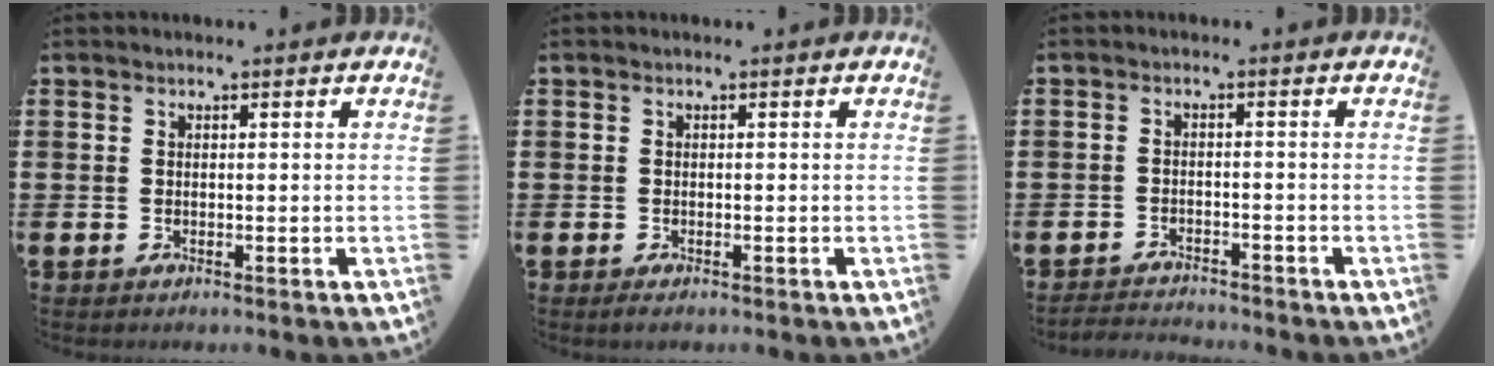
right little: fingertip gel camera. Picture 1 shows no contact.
{"total": 0.5, "force": [-0.2, 0.3, 0.4], "torque": [-0.011, 0.002, -0.004]}
{"total": 2.2, "force": [-2.1, 0.0, -0.1], "torque": [-0.005, 0.002, -0.046]}